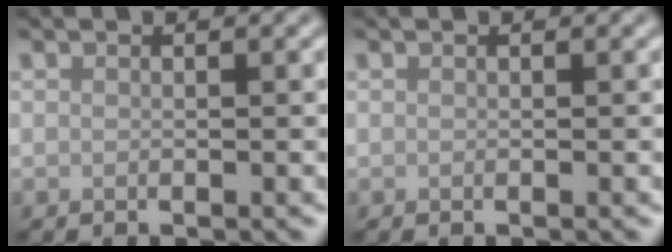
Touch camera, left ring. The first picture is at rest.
{"total": 0.0}